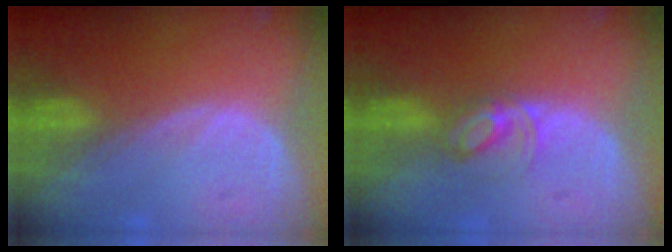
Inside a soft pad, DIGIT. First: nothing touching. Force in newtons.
{"total": 3.9, "press": 3.9, "slide": 0.4}